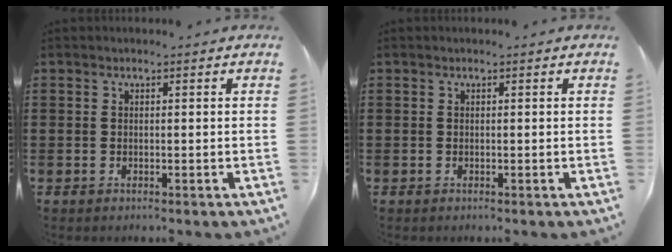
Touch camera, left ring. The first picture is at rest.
{"total": 0.0}